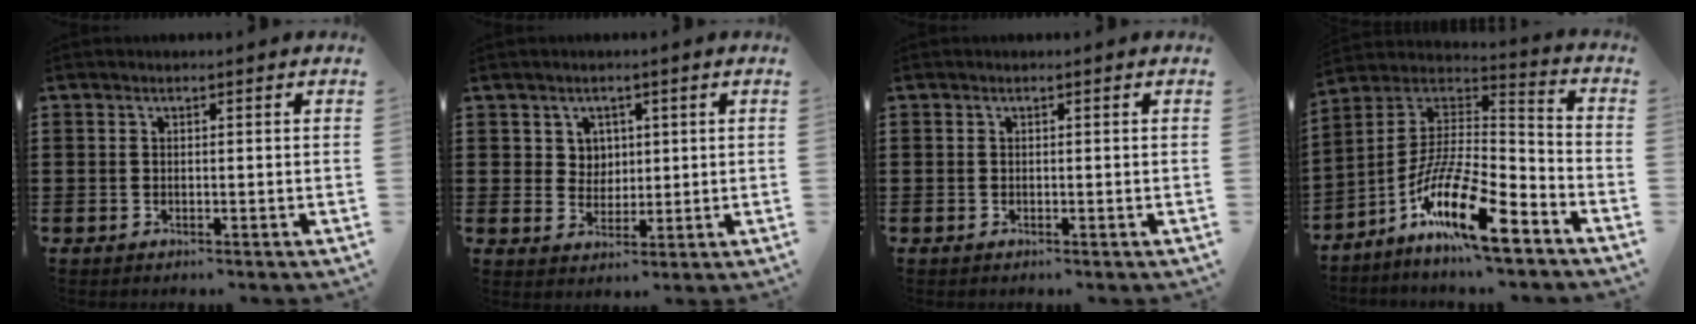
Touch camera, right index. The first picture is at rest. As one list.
[{"total": 3.6, "force": [1.6, 3.1, 0.7], "torque": [-0.029, 0.013, 0.028]}, {"total": 0.0}, {"total": 15.1, "force": [-9.2, 3.2, 11.5], "torque": [-0.233, 0.001, -0.170]}]